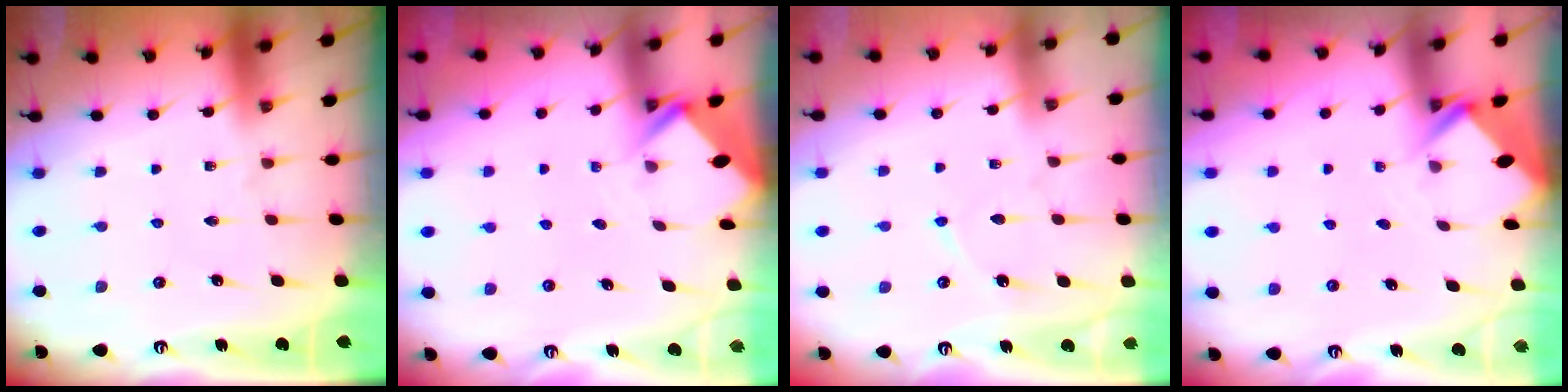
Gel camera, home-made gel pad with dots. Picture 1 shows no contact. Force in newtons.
{"total": 2.6, "press": 2.6, "slide": 0.2}
{"total": 4.0, "press": 4.0, "slide": 0.4}
{"total": 2.5, "press": 2.5, "slide": 0.2}